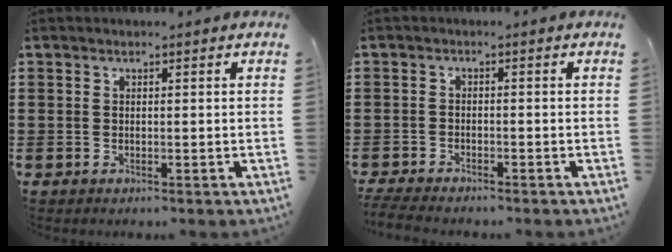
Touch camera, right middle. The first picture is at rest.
{"total": 2.0, "force": [-2.0, 0.1, 0.4], "torque": [-0.024, -0.004, -0.045]}